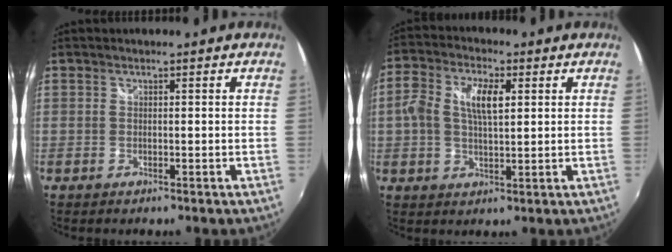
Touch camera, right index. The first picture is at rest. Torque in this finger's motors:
{"motor_torque": [0.26, -0.06, 0.25, 0.07]}